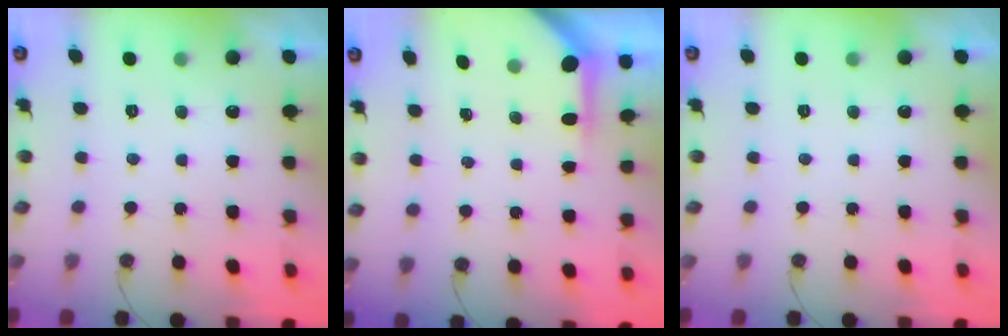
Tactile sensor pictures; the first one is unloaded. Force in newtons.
{"total": 3.9, "press": 3.9, "slide": 0.3}
{"total": 0.0}